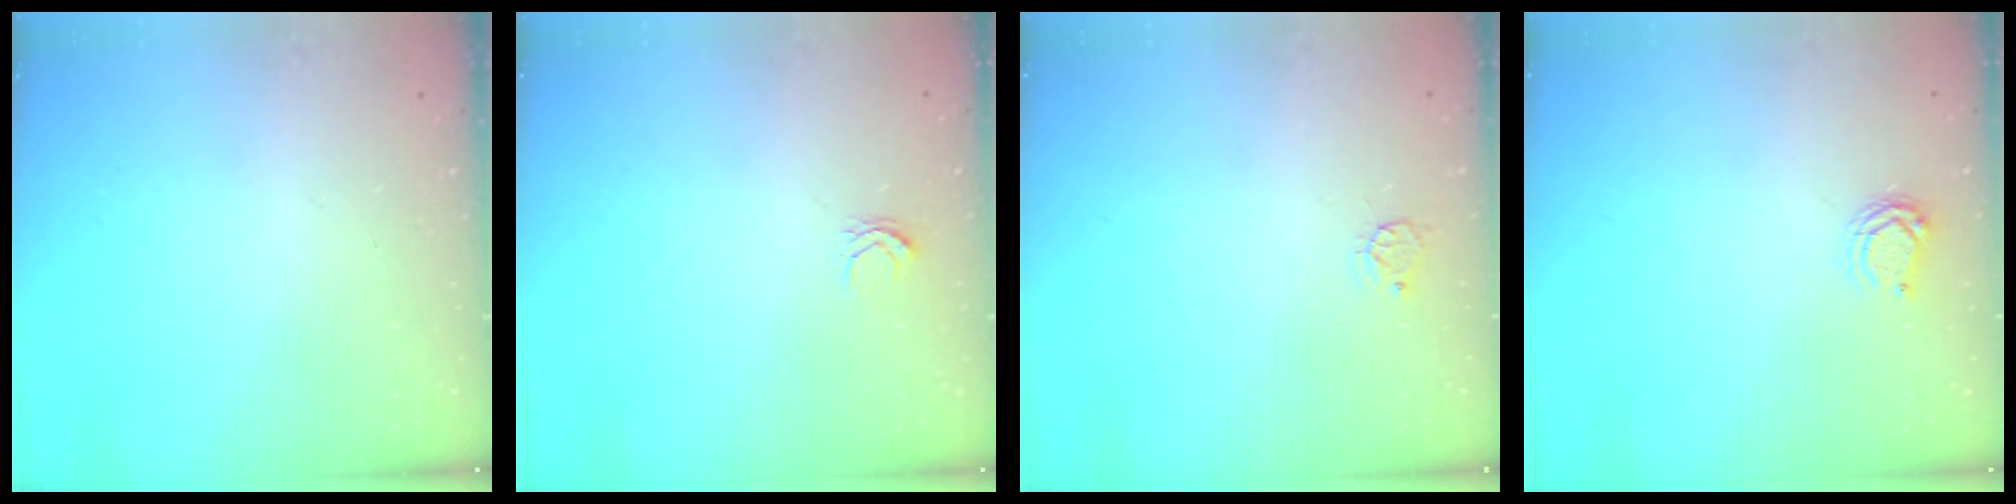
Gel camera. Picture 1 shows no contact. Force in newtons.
{"total": 3.8, "press": 3.8, "slide": 0.3}
{"total": 3.6, "press": 3.5, "slide": 0.4}
{"total": 6.0, "press": 5.9, "slide": 0.7}